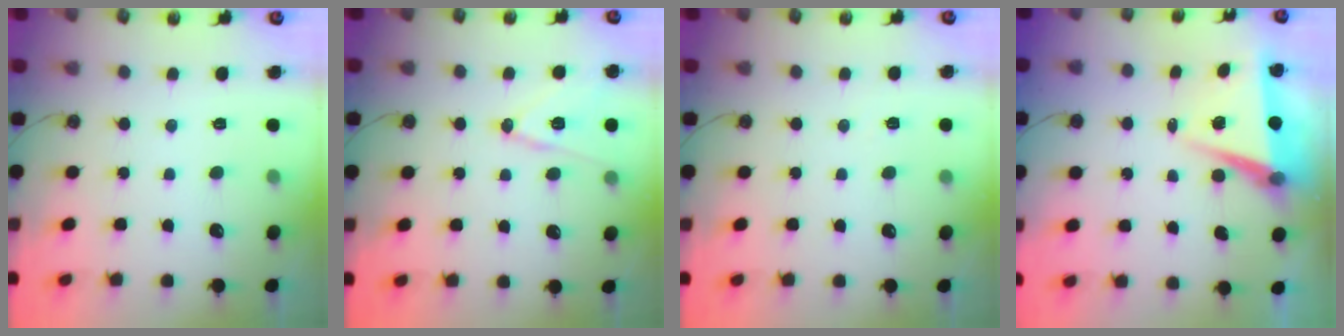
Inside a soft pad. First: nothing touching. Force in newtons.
{"total": 12.4, "press": 11.9, "slide": 3.5}
{"total": 3.9, "press": 3.6, "slide": 1.6}
{"total": 7.8, "press": 6.4, "slide": 4.5}